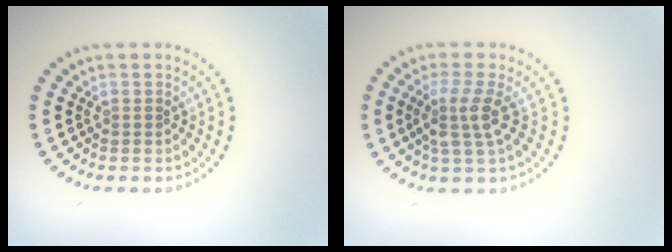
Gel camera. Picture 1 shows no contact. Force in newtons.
{"total": 2.9, "press": 2.3, "slide": 1.8}